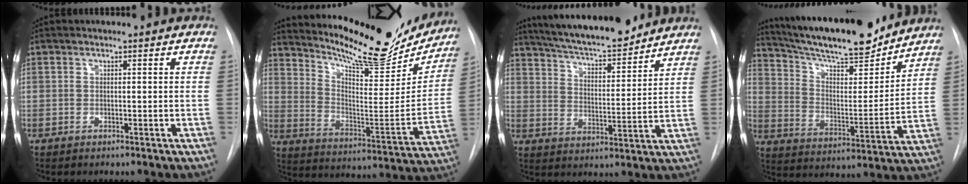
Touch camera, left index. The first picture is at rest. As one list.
[{"total": 22.6, "force": [20.2, 4.8, 9.0], "torque": [-0.146, -0.049, 0.284]}, {"total": 16.2, "force": [14.4, 2.3, 6.9], "torque": [-0.116, 0.003, 0.228]}, {"total": 20.6, "force": [18.2, 3.2, 9.2], "torque": [-0.160, -0.002, 0.284]}]